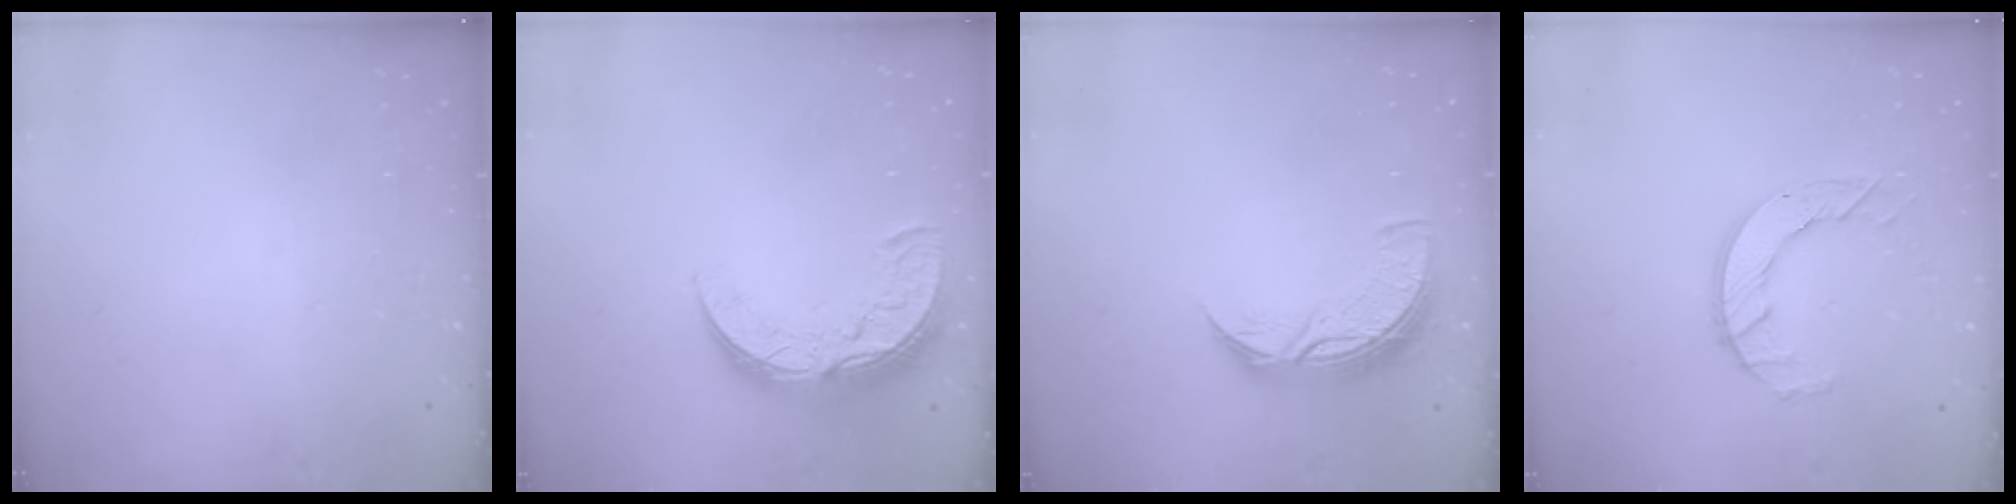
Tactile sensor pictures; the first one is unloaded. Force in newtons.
{"total": 11.4, "press": 11.3, "slide": 0.8}
{"total": 9.0, "press": 9.0, "slide": 0.6}
{"total": 7.4, "press": 7.4, "slide": 0.5}